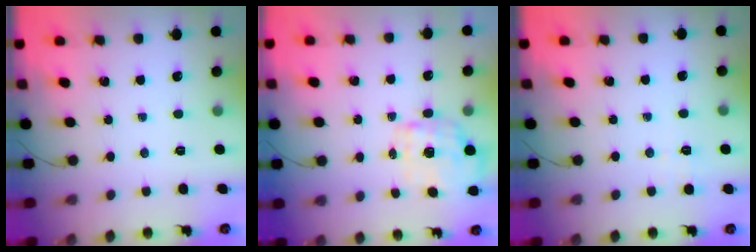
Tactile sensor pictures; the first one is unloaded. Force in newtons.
{"total": 2.6, "press": 2.3, "slide": 1.3}
{"total": 2.1, "press": 1.2, "slide": 1.7}